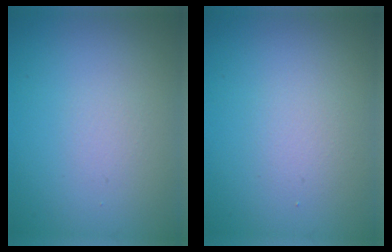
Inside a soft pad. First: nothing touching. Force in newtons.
{"total": 1.4, "press": 1.4, "slide": 0.0}